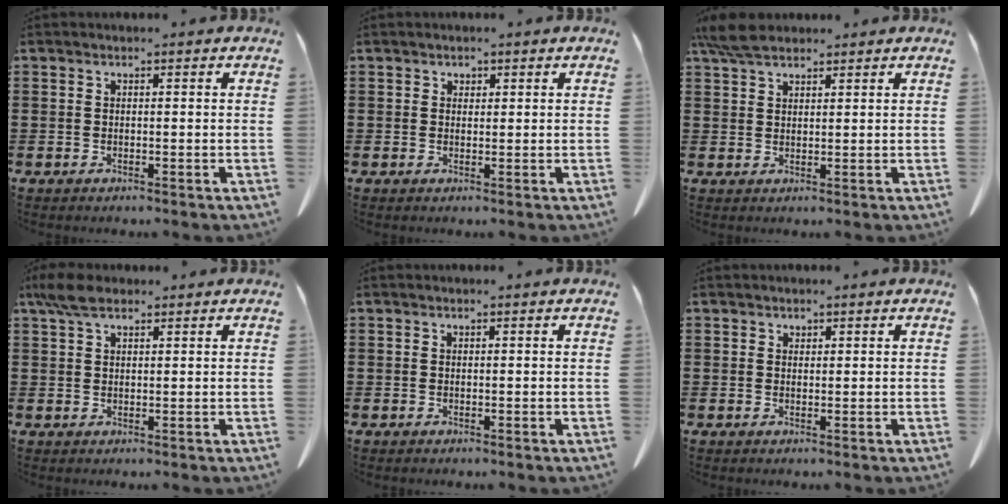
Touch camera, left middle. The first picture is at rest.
{"total": 0.9, "force": [0.7, 0.6, 0.1], "torque": [-0.004, -0.002, 0.015]}
{"total": 4.9, "force": [3.9, 1.4, 2.6], "torque": [-0.061, -0.003, 0.074]}
{"total": 4.2, "force": [2.7, 1.7, 2.7], "torque": [-0.061, 0.007, 0.051]}
{"total": 0.0}
{"total": 0.8, "force": [0.7, 0.4, 0.0], "torque": [-0.003, -0.002, 0.015]}